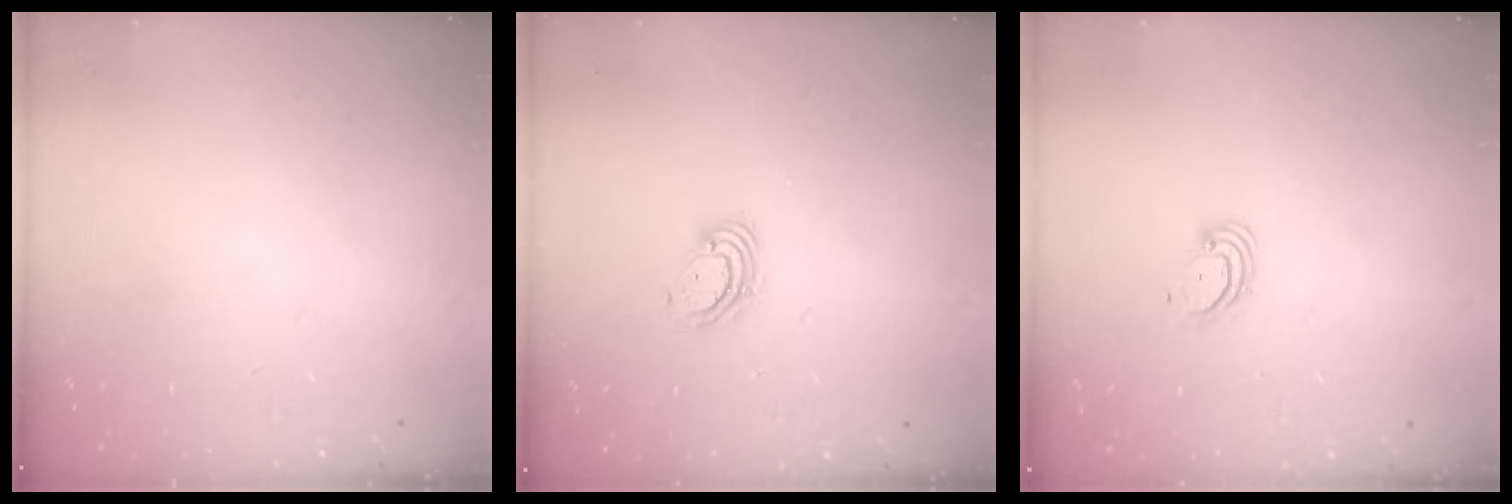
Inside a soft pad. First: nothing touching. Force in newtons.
{"total": 5.4, "press": 5.4, "slide": 0.7}
{"total": 3.6, "press": 3.6, "slide": 0.3}